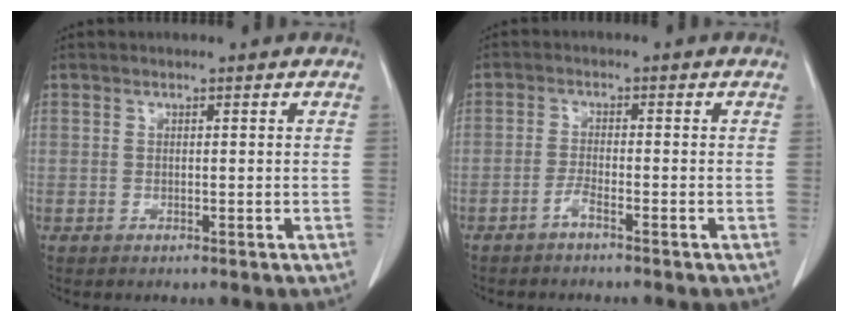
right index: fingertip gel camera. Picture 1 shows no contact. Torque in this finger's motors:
{"motor_torque": [0.19, -0.15, -0.02, 0.00]}